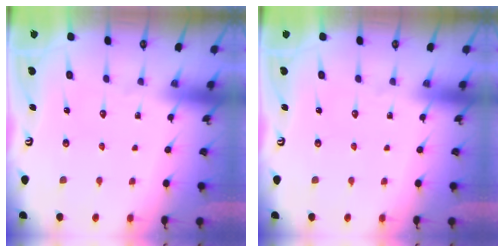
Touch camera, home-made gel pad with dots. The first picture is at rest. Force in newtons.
{"total": 0.0}